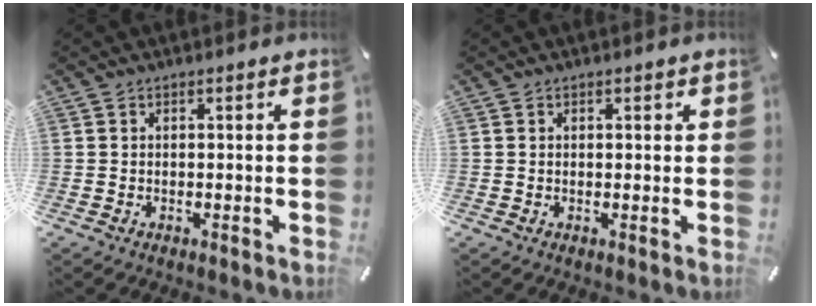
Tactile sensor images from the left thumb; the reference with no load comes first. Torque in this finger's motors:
{"motor_torque": [-0.24, -0.49, 0.00, 0.18, 0.01]}